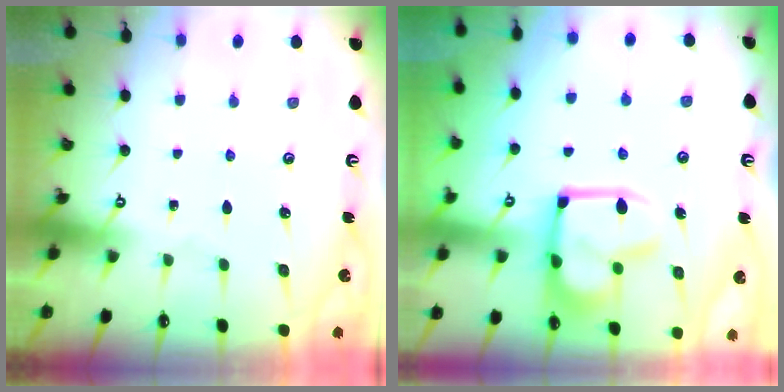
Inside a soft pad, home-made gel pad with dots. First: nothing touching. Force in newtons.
{"total": 7.7, "press": 7.6, "slide": 1.2}